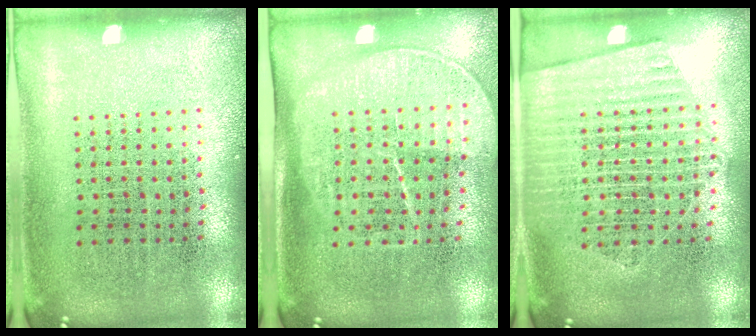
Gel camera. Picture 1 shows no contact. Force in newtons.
{"total": 1.6, "press": 1.3, "slide": 0.9}
{"total": 1.6, "press": 1.5, "slide": 0.6}